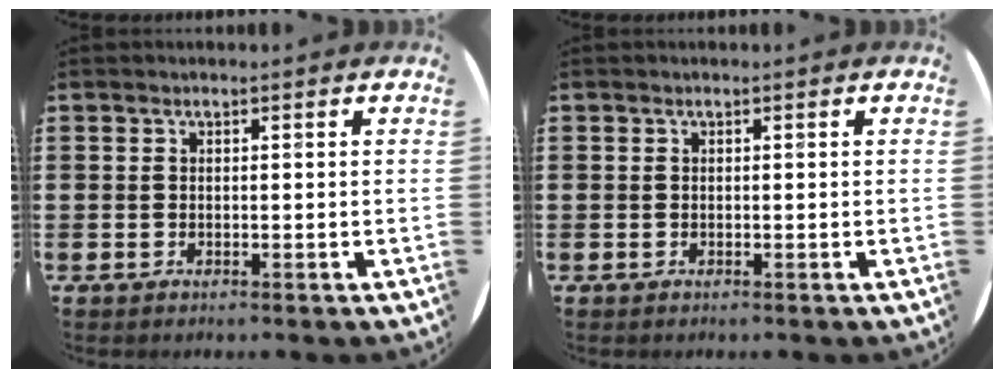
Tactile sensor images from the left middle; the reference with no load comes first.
{"total": 0.0}